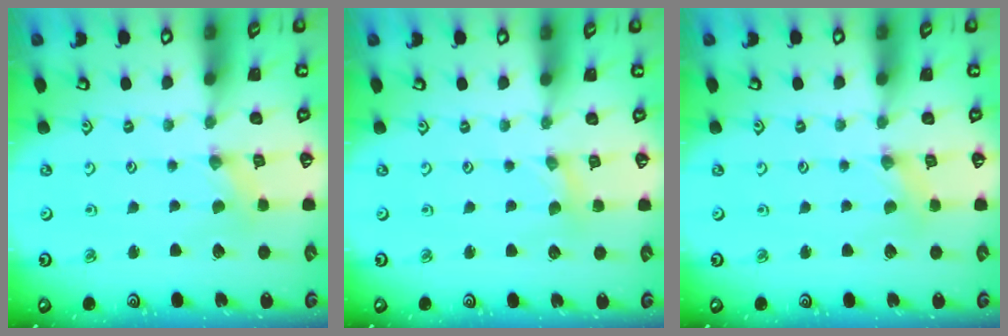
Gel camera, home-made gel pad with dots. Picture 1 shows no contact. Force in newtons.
{"total": 1.2, "press": 1.2, "slide": 0.1}
{"total": 1.3, "press": 1.3, "slide": 0.2}